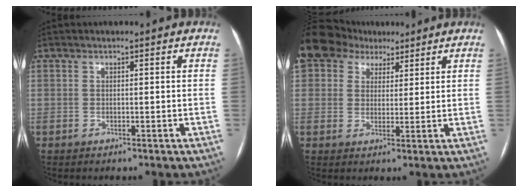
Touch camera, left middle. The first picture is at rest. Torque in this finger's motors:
{"motor_torque": [0.47, -0.42, 1.05, 0.21]}